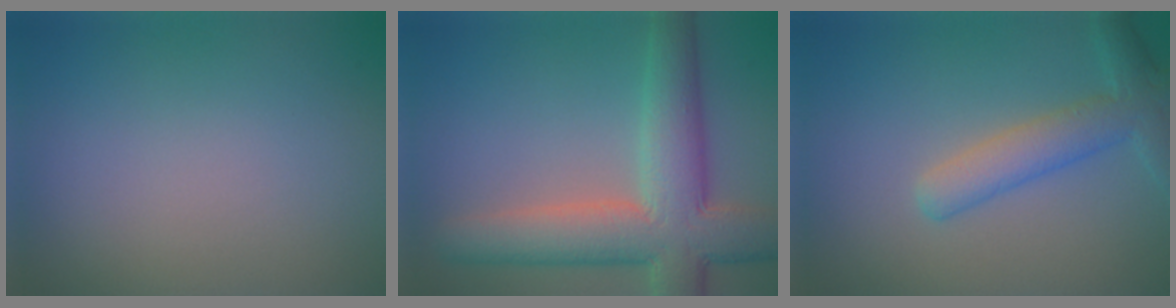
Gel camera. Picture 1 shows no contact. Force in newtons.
{"total": 8.9, "press": 8.9, "slide": 0.6}
{"total": 4.1, "press": 4.1, "slide": 0.1}